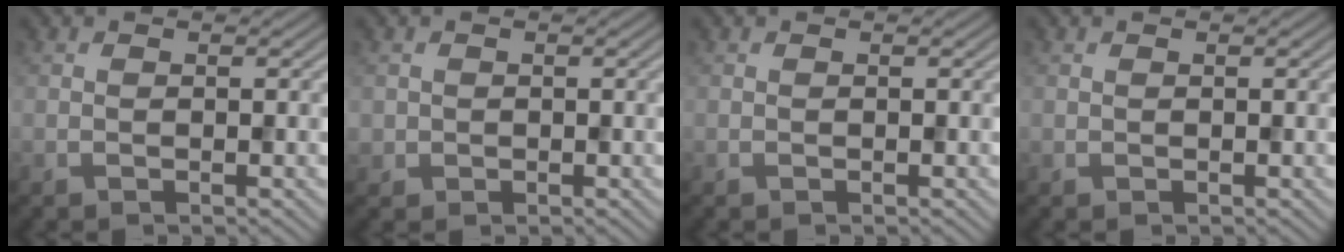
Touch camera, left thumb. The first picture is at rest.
{"total": 1.2, "force": [0.0, 1.2, 0.0], "torque": [0.001, -0.005, -0.001]}
{"total": 0.0}
{"total": 0.0}